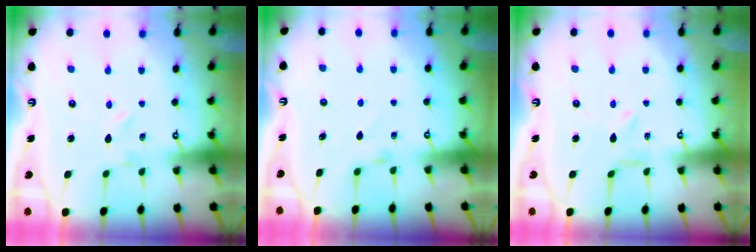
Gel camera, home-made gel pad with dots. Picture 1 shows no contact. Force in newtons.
{"total": 3.1, "press": 3.1, "slide": 0.6}
{"total": 2.7, "press": 2.7, "slide": 0.4}